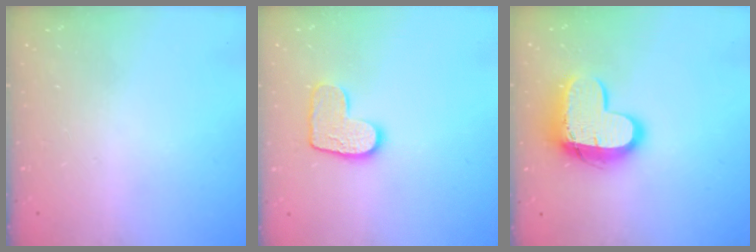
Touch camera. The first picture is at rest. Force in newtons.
{"total": 10.3, "press": 10.2, "slide": 0.6}
{"total": 14.4, "press": 14.4, "slide": 1.0}